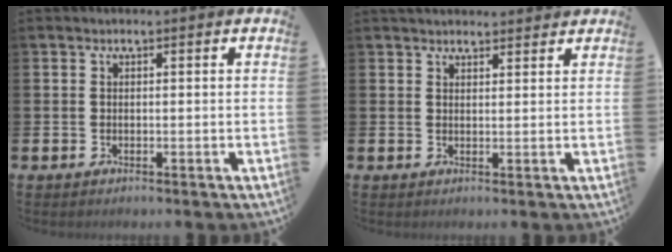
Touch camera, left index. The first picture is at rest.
{"total": 2.4, "force": [2.3, 0.7, 0.1], "torque": [0.005, -0.010, 0.041]}